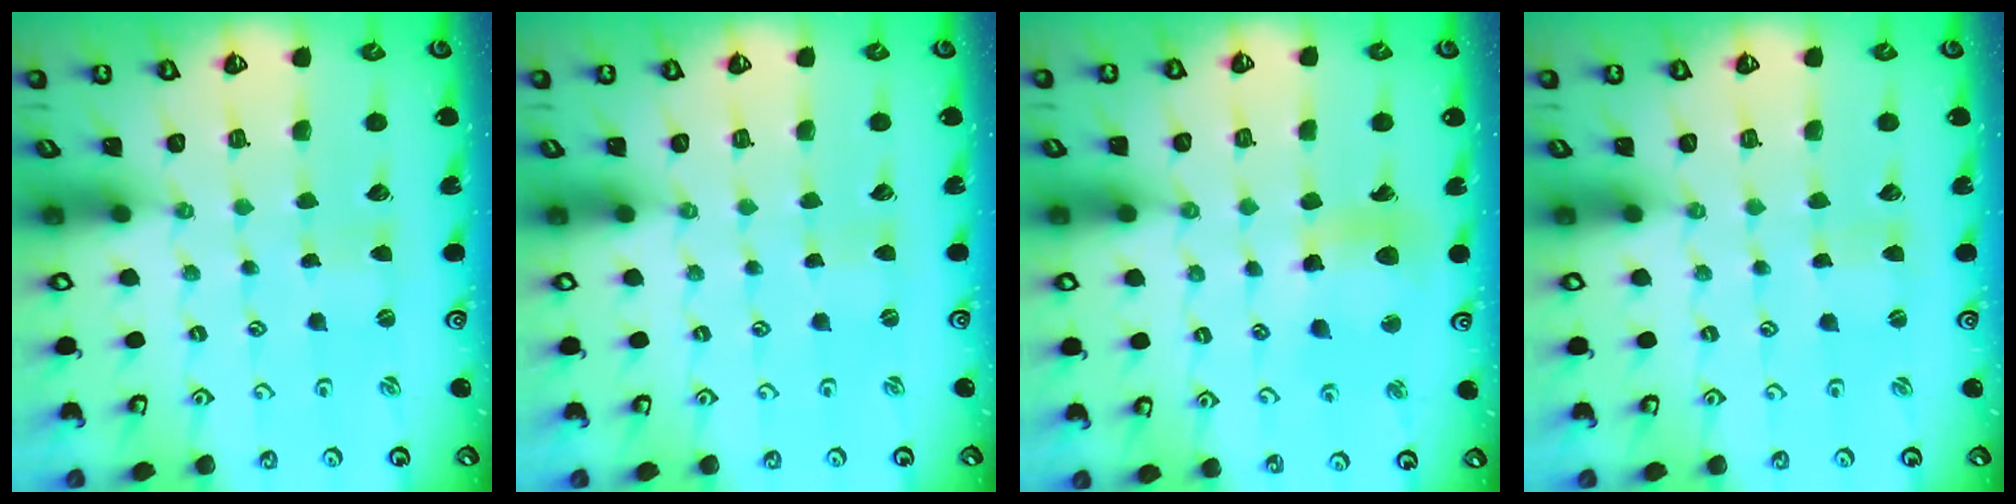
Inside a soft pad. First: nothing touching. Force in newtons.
{"total": 0.0}
{"total": 11.0, "press": 10.9, "slide": 1.1}
{"total": 0.7, "press": 0.7, "slide": 0.1}